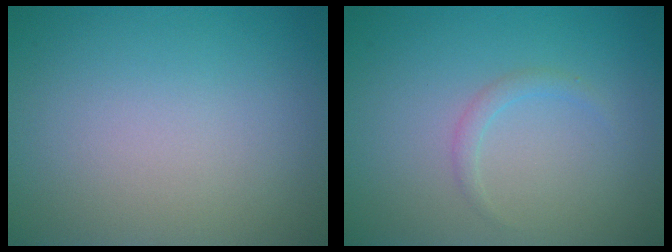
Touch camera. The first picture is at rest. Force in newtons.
{"total": 1.0, "press": 1.0, "slide": 0.1}